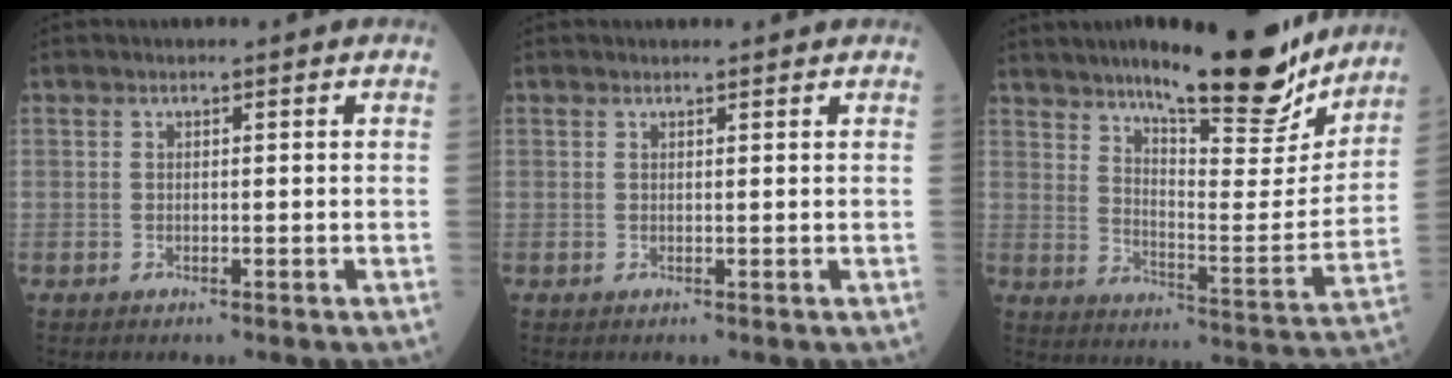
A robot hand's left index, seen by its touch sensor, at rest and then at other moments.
{"total": 1.7, "force": [1.6, 0.3, 0.2], "torque": [-0.011, 0.006, 0.020]}
{"total": 20.6, "force": [16.7, 3.5, 11.5], "torque": [-0.170, -0.026, 0.239]}